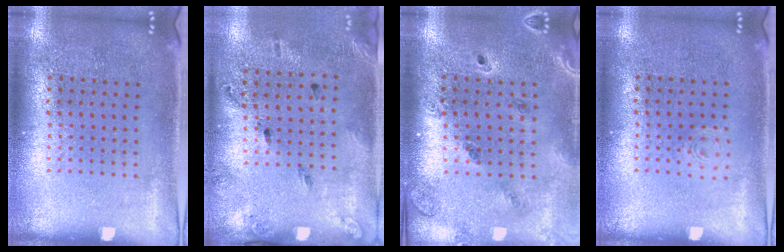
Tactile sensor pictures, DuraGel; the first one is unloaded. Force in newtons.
{"total": 1.8, "press": 1.1, "slide": 1.5}
{"total": 1.4, "press": 1.3, "slide": 0.2}
{"total": 0.7, "press": 0.6, "slide": 0.2}